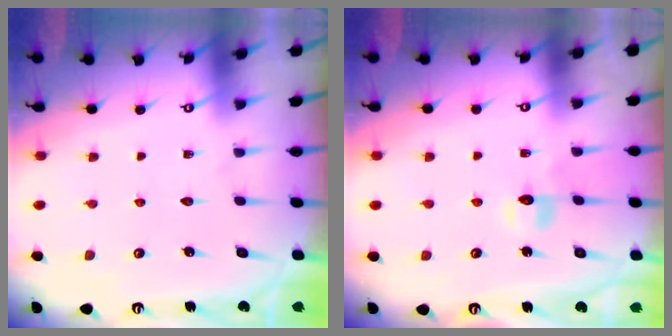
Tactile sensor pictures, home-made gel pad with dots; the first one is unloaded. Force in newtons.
{"total": 3.9, "press": 3.9, "slide": 0.7}